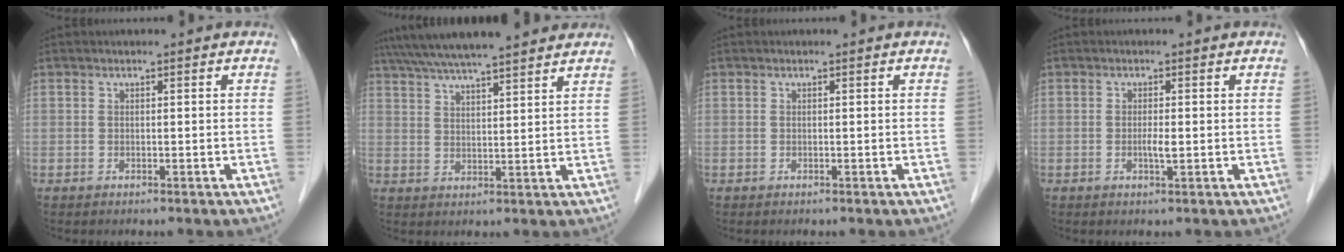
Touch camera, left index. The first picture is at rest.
{"total": 17.2, "force": [15.0, 1.7, 8.2], "torque": [-0.144, 0.045, 0.223]}
{"total": 0.0}
{"total": 1.5, "force": [-0.3, 0.1, 1.5], "torque": [-0.029, -0.003, -0.003]}